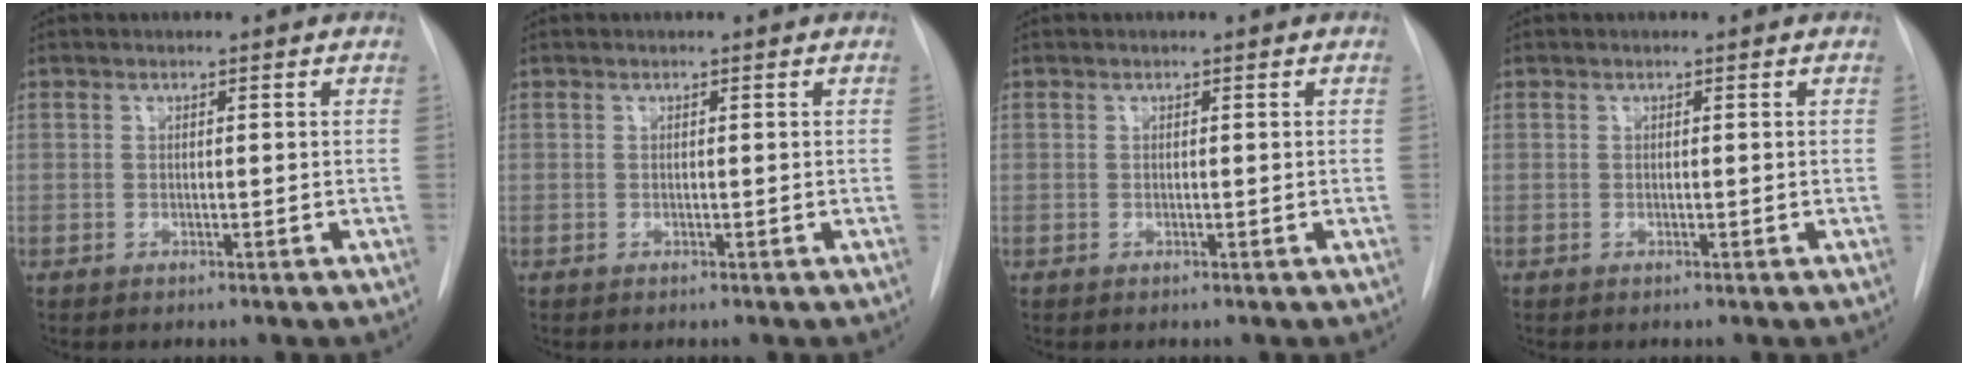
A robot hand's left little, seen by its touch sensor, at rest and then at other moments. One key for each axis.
{"total": 0.0}
{"total": 0.0}
{"total": 0.0}